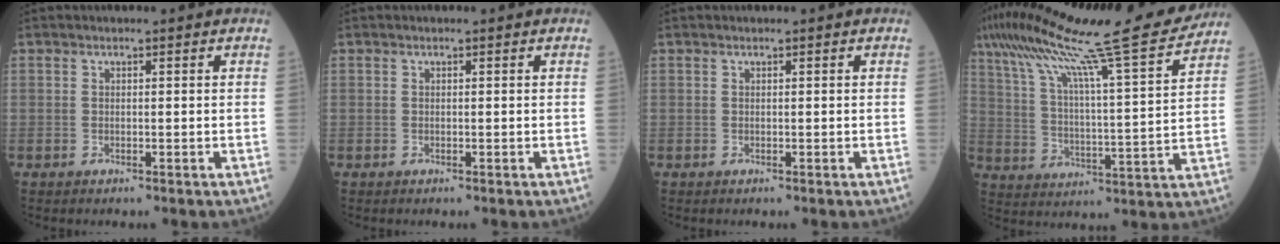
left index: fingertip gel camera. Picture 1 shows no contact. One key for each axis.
{"total": 0.0}
{"total": 0.0}
{"total": 22.5, "fx": 18.4, "fy": -0.2, "fz": 13.0, "tx": -0.229, "ty": 0.000, "tz": 0.276}